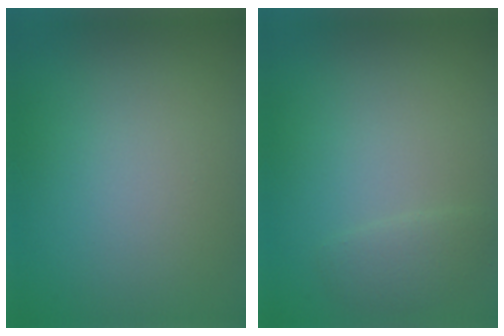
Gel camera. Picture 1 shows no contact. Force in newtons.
{"total": 1.4, "press": 1.4, "slide": 0.1}